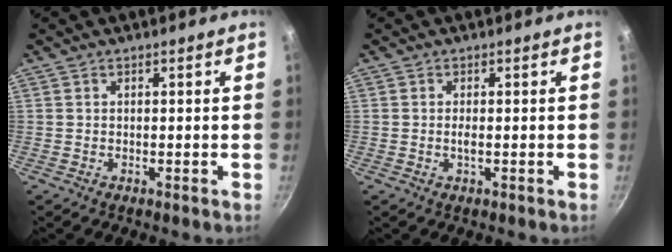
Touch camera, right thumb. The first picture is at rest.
{"total": 1.2, "force": [-0.1, 0.4, 1.1], "torque": [-0.023, -0.002, -0.001]}